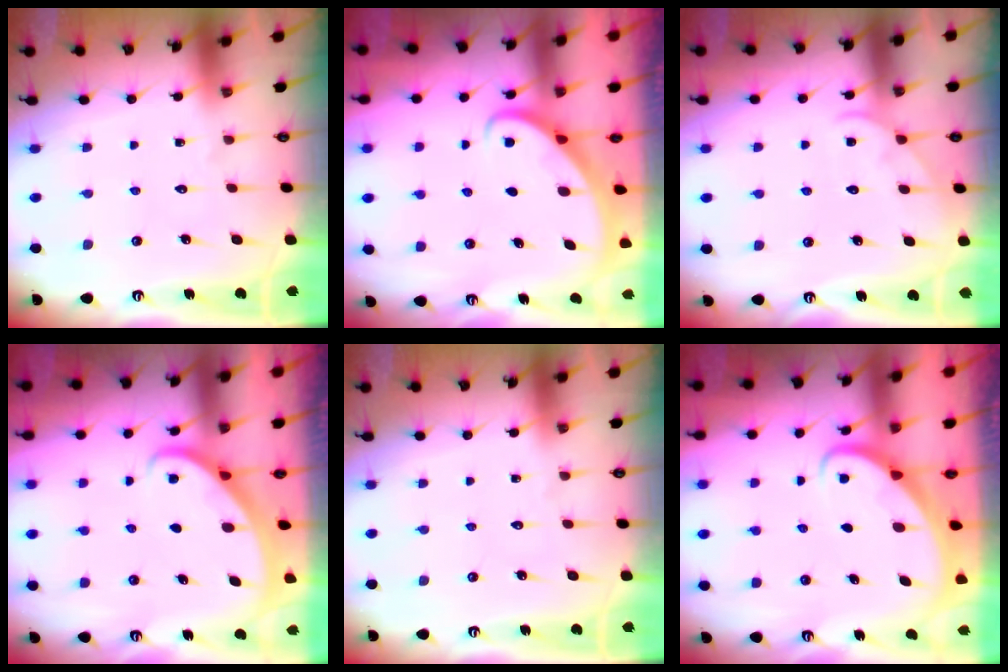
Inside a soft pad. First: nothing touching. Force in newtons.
{"total": 2.8, "press": 2.8, "slide": 0.2}
{"total": 3.1, "press": 3.0, "slide": 0.3}
{"total": 1.8, "press": 1.8, "slide": 0.1}
{"total": 0.0}
{"total": 2.3, "press": 2.3, "slide": 0.2}